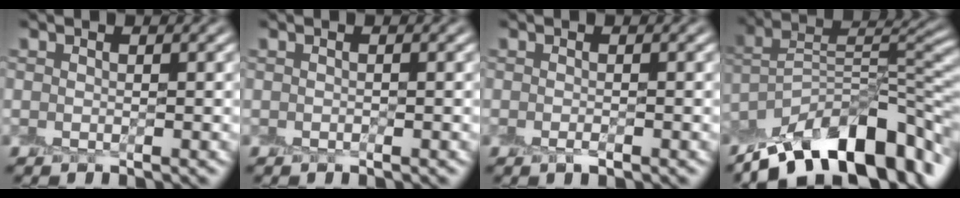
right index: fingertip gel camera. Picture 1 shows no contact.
{"total": 0.0}
{"total": 0.8, "force": [-0.4, 0.0, 0.7], "torque": [-0.012, -0.001, -0.010]}
{"total": 13.1, "force": [-8.8, 4.8, 8.4], "torque": [-0.132, 0.023, -0.161]}